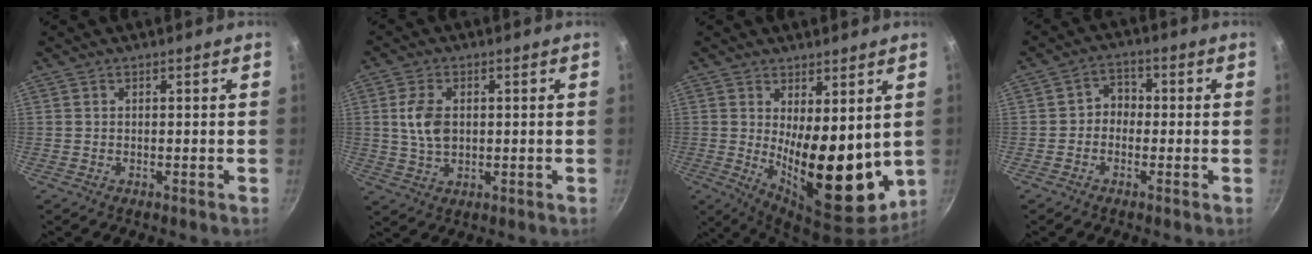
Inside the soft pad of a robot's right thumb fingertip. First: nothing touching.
{"total": 6.8, "force": [0.9, 4.4, 5.2], "torque": [-0.095, 0.001, 0.018]}
{"total": 15.9, "force": [1.4, 7.0, 14.2], "torque": [-0.175, -0.043, 0.036]}
{"total": 3.8, "force": [-0.8, 3.2, 1.9], "torque": [-0.004, 0.017, -0.023]}